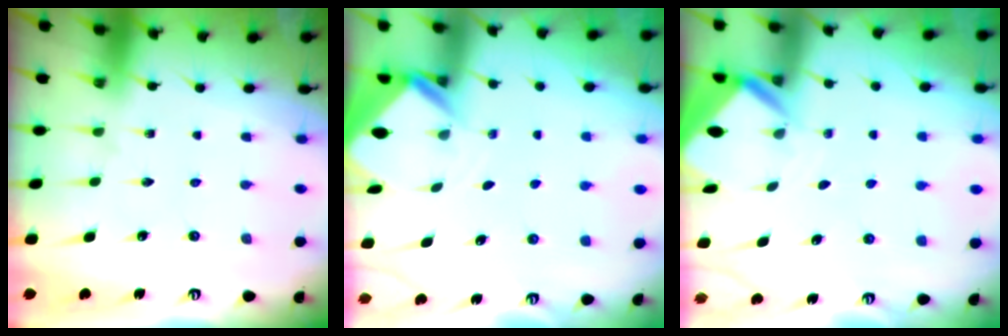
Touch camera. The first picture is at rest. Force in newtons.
{"total": 2.7, "press": 2.7, "slide": 0.2}
{"total": 3.3, "press": 3.3, "slide": 0.2}